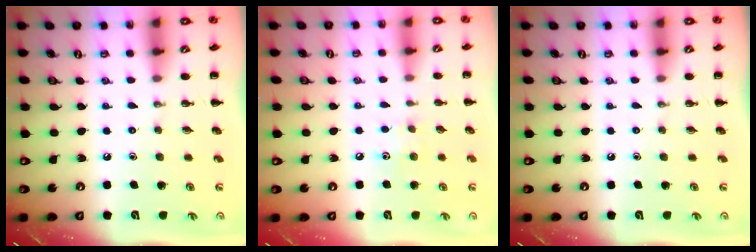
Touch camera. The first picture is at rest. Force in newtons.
{"total": 5.6, "press": 5.5, "slide": 1.3}
{"total": 0.0}